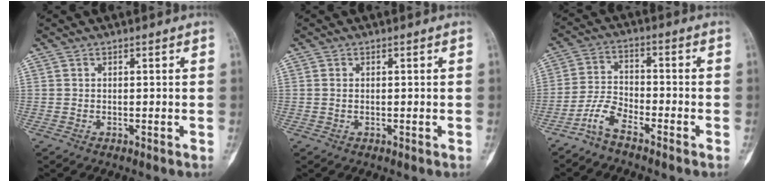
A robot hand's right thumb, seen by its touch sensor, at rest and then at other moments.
{"total": 0.5, "force": [-0.1, 0.2, 0.5], "torque": [-0.011, 0.000, -0.001]}
{"total": 5.4, "force": [-4.3, 1.5, 2.9], "torque": [-0.063, 0.028, -0.093]}